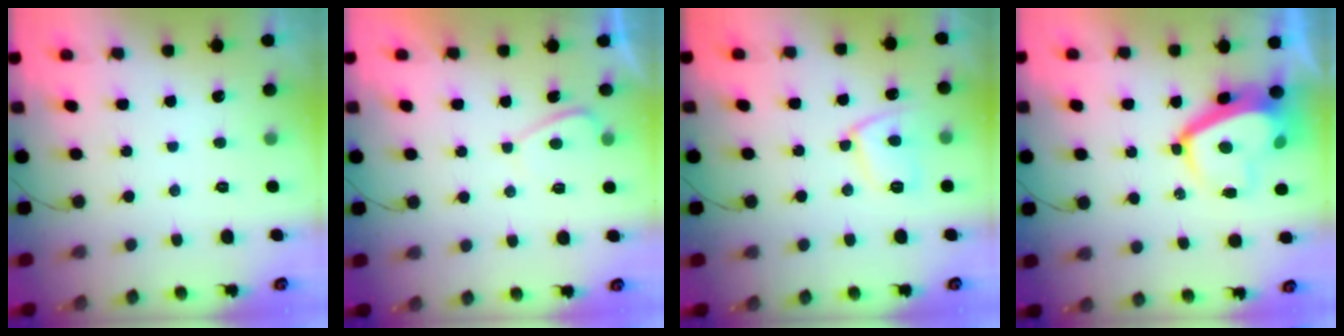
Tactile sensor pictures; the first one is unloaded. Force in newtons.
{"total": 0.9, "press": 0.7, "slide": 0.5}
{"total": 9.1, "press": 9.1, "slide": 0.9}
{"total": 8.4, "press": 8.3, "slide": 0.7}